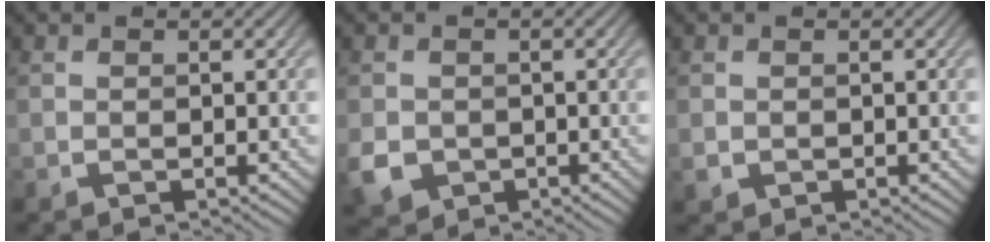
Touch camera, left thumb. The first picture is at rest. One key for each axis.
{"total": 4.2, "fx": -1.3, "fy": 3.6, "fz": 1.8, "tx": -0.048, "ty": -0.015, "tz": -0.030}
{"total": 1.0, "fx": -0.1, "fy": 0.9, "fz": 0.3, "tx": -0.010, "ty": -0.007, "tz": -0.001}